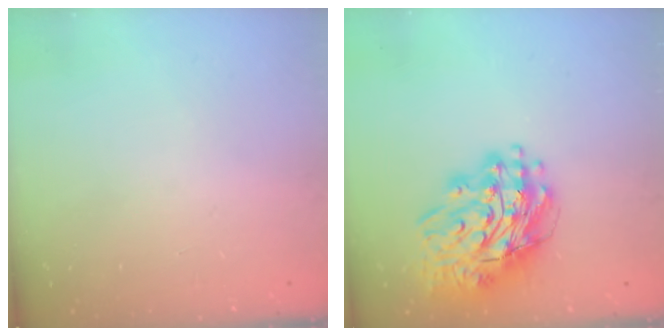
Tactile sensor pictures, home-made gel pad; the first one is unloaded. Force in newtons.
{"total": 18.5, "press": 18.3, "slide": 3.0}